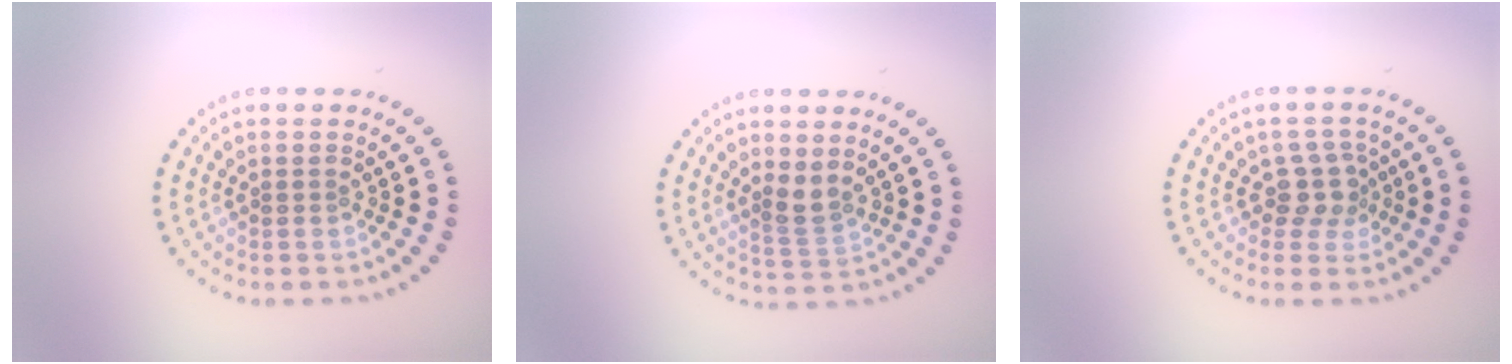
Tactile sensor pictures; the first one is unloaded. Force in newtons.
{"total": 2.1, "press": 1.6, "slide": 1.3}
{"total": 2.5, "press": 2.0, "slide": 1.5}